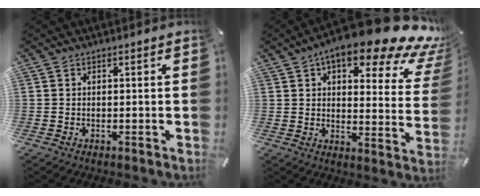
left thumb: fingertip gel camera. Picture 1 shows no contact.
{"total": 19.4, "force": [12.9, 6.3, 13.1], "torque": [-0.181, -0.086, 0.206]}